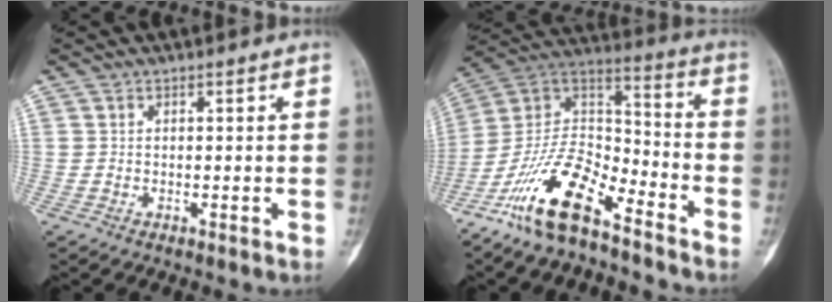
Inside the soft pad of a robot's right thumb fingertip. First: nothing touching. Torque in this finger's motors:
{"motor_torque": [0.05, 0.47, 1.69, -1.08, 0.47]}